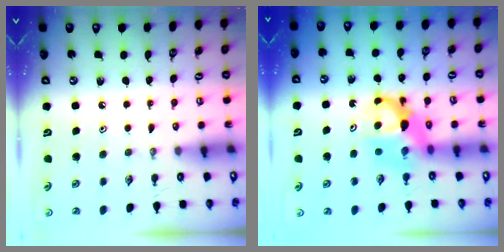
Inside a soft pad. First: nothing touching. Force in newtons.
{"total": 6.8, "press": 6.7, "slide": 0.4}